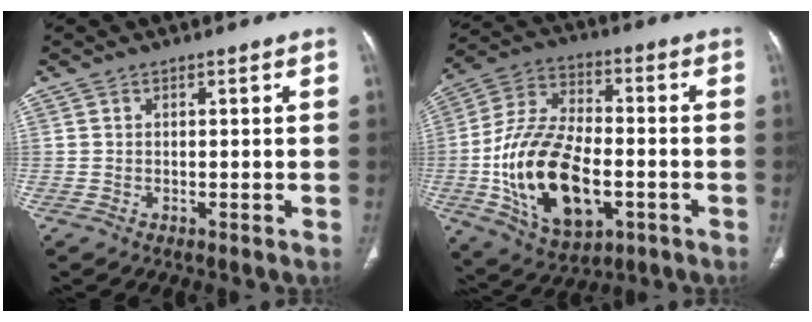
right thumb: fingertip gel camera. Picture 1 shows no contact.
{"total": 21.1, "force": [-4.8, 11.8, 16.9], "torque": [-0.305, 0.017, -0.073]}